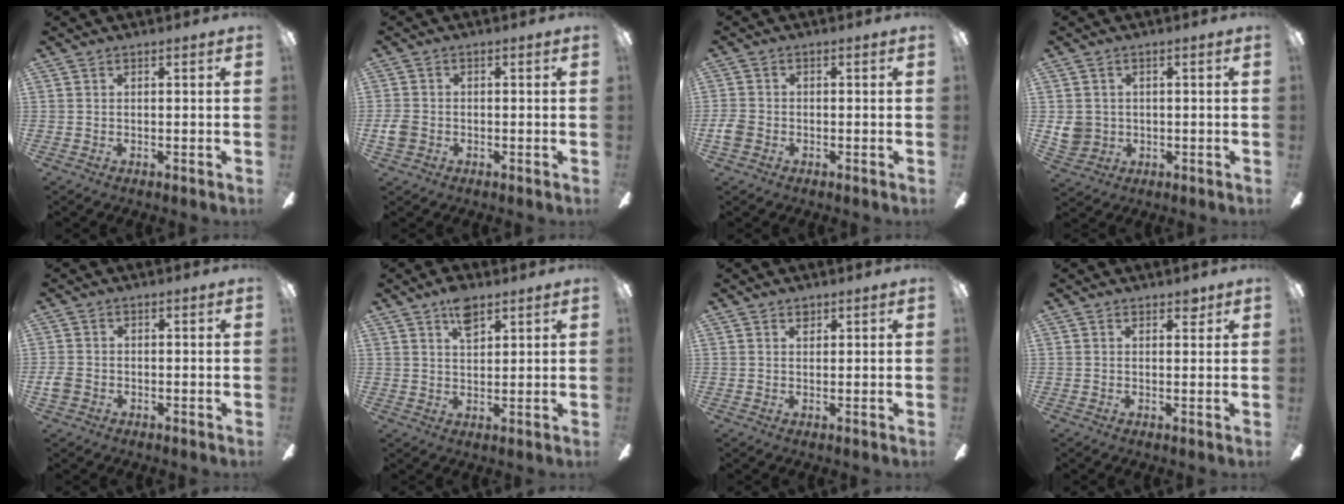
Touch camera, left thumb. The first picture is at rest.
{"total": 3.7, "force": [-1.2, 3.0, 1.9], "torque": [-0.042, 0.005, -0.024]}
{"total": 3.5, "force": [-1.3, 2.6, 1.8], "torque": [-0.033, 0.009, -0.024]}
{"total": 5.1, "force": [0.2, 4.9, 1.4], "torque": [-0.033, 0.010, 0.008]}
{"total": 3.0, "force": [-1.0, 2.4, 1.6], "torque": [-0.030, 0.007, -0.018]}
{"total": 6.1, "force": [4.0, 2.9, 3.6], "torque": [-0.056, -0.012, 0.069]}
{"total": 1.5, "force": [1.1, 0.9, 0.5], "torque": [-0.003, -0.002, 0.019]}
{"total": 2.3, "force": [1.6, 1.1, 1.2], "torque": [-0.009, -0.003, 0.025]}